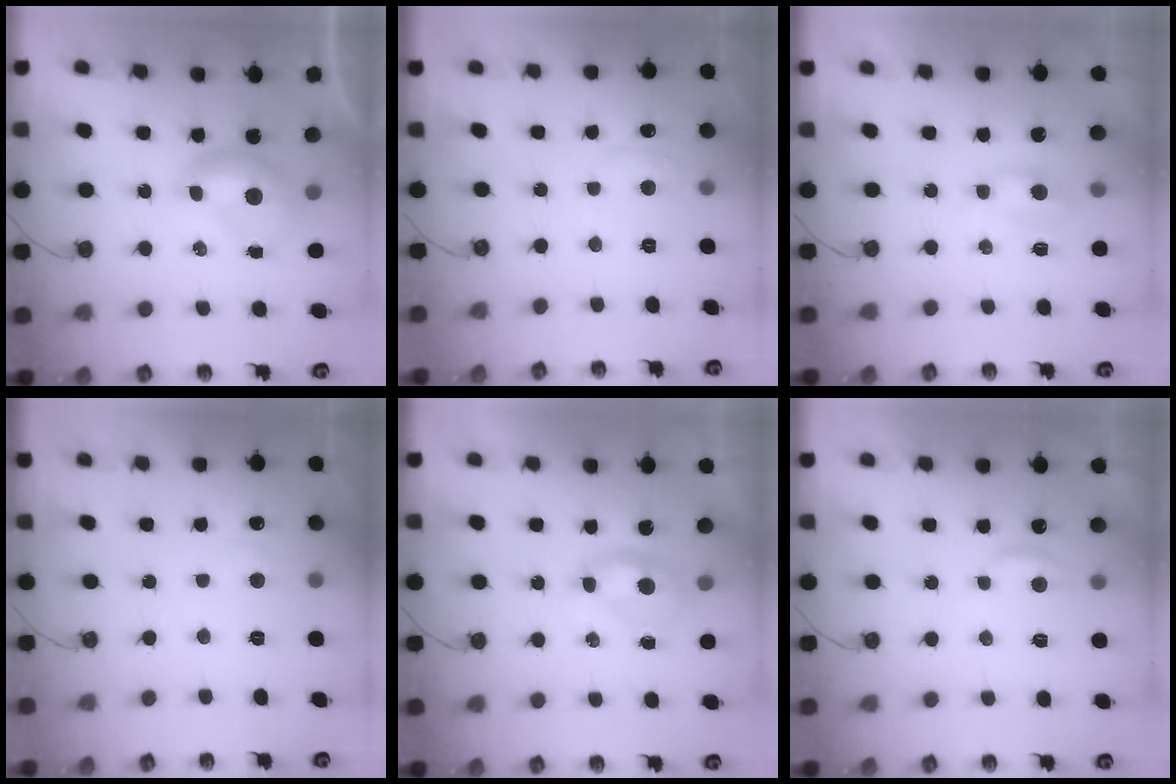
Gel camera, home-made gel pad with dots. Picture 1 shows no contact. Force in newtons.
{"total": 2.1, "press": 2.0, "slide": 0.6}
{"total": 1.3, "press": 1.2, "slide": 0.4}
{"total": 0.9, "press": 0.5, "slide": 0.8}
{"total": 1.5, "press": 1.4, "slide": 0.6}
{"total": 1.3, "press": 1.1, "slide": 0.6}